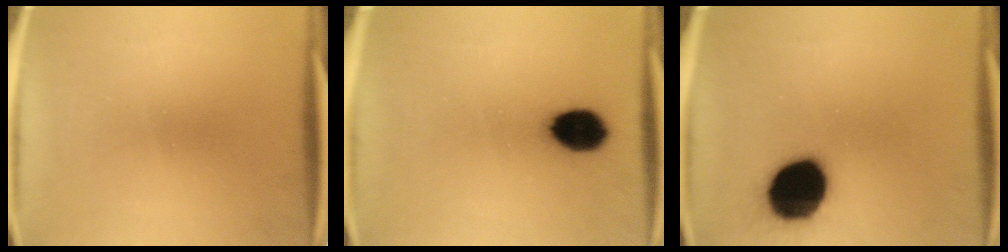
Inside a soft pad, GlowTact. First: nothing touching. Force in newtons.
{"total": 9.4}
{"total": 19.3}